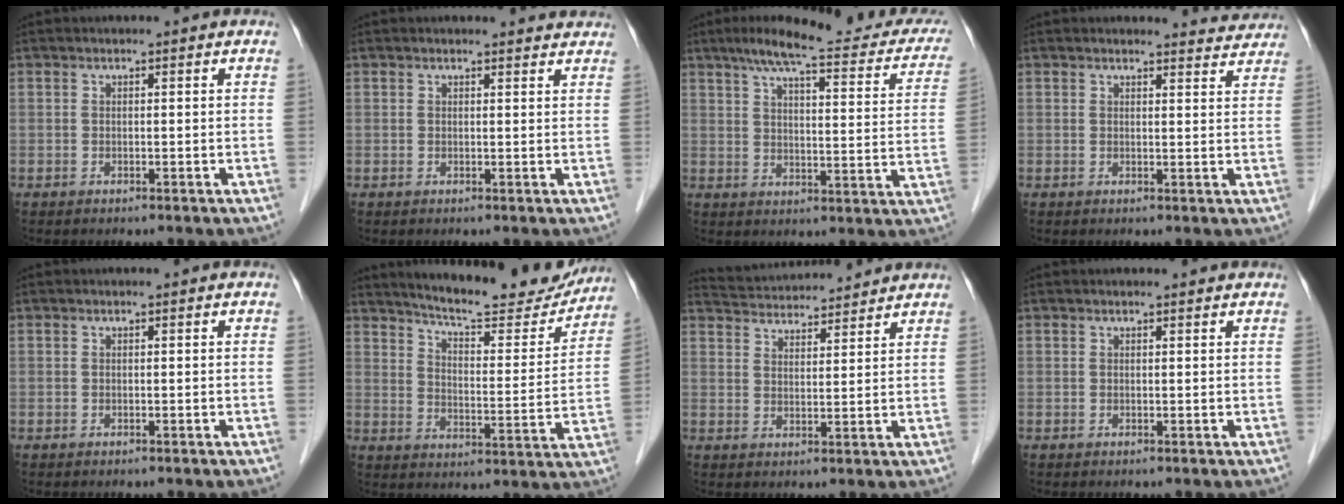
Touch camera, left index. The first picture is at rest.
{"total": 3.1, "force": [3.0, 0.5, 0.3], "torque": [-0.008, -0.001, 0.023]}
{"total": 23.1, "force": [19.2, 3.9, 12.2], "torque": [-0.163, 0.001, 0.233]}
{"total": 4.2, "force": [4.2, 0.6, -0.3], "torque": [0.003, -0.014, 0.031]}
{"total": 0.0}
{"total": 18.0, "force": [16.7, 2.5, 6.3], "torque": [-0.091, -0.034, 0.222]}
{"total": 11.4, "force": [11.0, 1.4, 2.7], "torque": [-0.052, 0.027, 0.166]}
{"total": 1.2, "force": [1.2, 0.1, 0.2], "torque": [-0.011, 0.003, 0.015]}